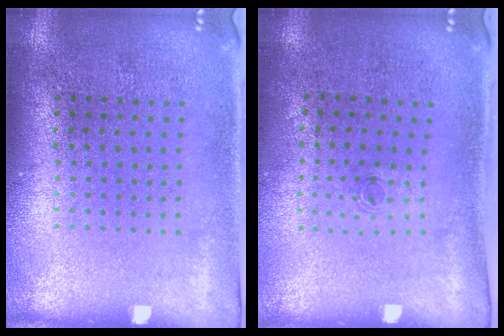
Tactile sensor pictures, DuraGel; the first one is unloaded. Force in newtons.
{"total": 0.6, "press": 0.2, "slide": 0.5}